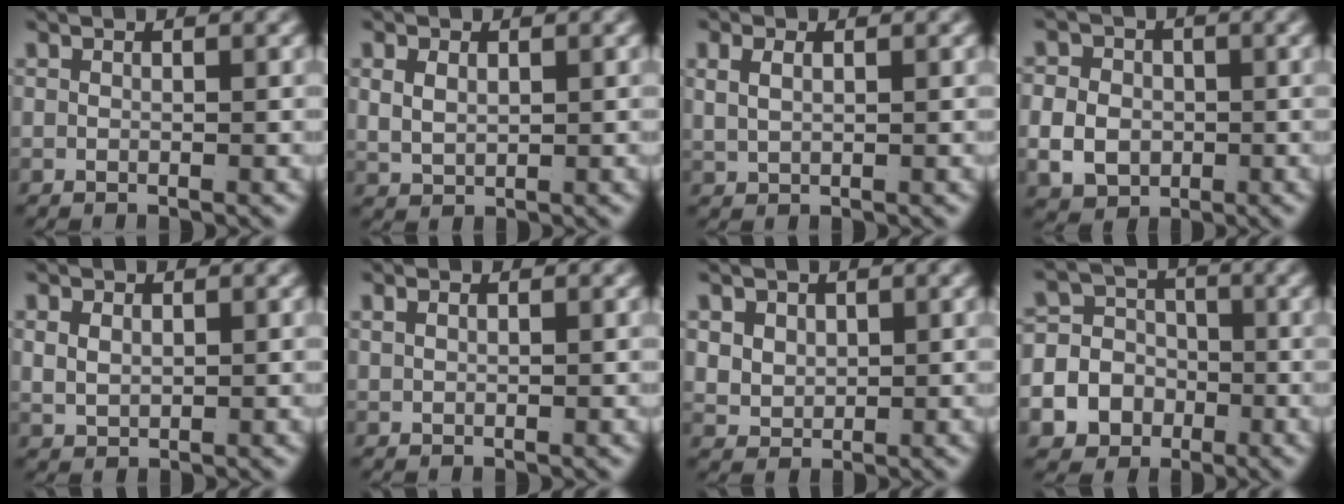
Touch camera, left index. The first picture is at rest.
{"total": 2.4, "force": [0.8, 1.8, 1.4], "torque": [-0.035, -0.006, 0.027]}
{"total": 1.4, "force": [0.8, 0.7, 1.0], "torque": [-0.023, -0.002, 0.024]}
{"total": 5.4, "force": [-0.7, 4.8, 2.3], "torque": [-0.047, -0.016, -0.008]}
{"total": 2.0, "force": [0.8, 1.5, 1.1], "torque": [-0.030, -0.008, 0.027]}
{"total": 0.7, "force": [0.6, -0.2, 0.3], "torque": [-0.003, 0.002, 0.018]}
{"total": 3.4, "force": [0.8, 2.9, 1.4], "torque": [-0.048, -0.021, 0.032]}
{"total": 11.7, "force": [-3.5, 10.6, 3.5], "torque": [-0.091, -0.044, -0.065]}